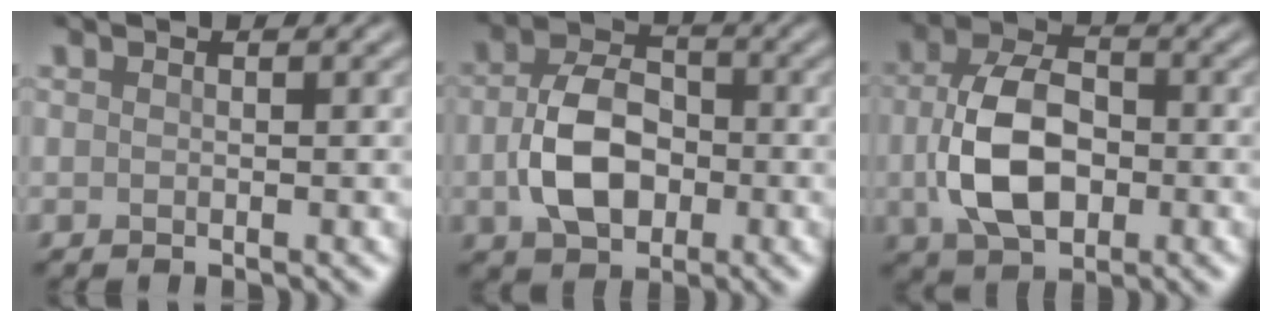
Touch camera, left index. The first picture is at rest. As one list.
[{"total": 6.4, "force": [-1.0, 4.4, 4.5], "torque": [-0.096, 0.000, -0.021]}, {"total": 7.6, "force": [-0.8, 4.9, 5.7], "torque": [-0.124, 0.000, -0.017]}]